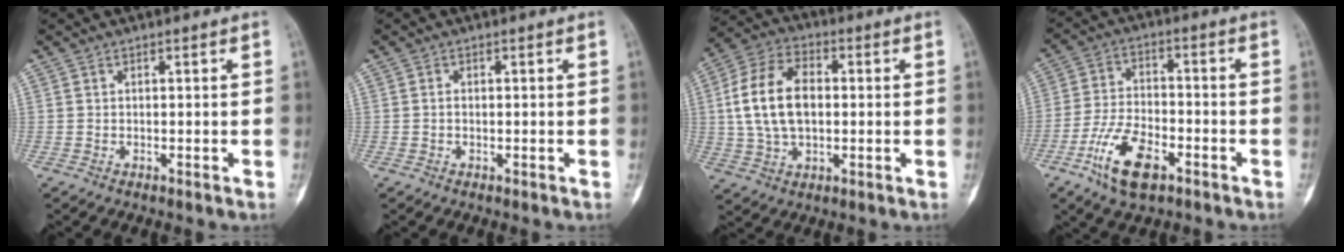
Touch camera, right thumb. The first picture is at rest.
{"total": 0.5, "force": [-0.1, 0.4, 0.4], "torque": [-0.008, 0.001, -0.003]}
{"total": 14.1, "force": [0.9, 8.7, 11.0], "torque": [-0.202, 0.019, 0.015]}
{"total": 11.3, "force": [-5.9, 5.3, 8.1], "torque": [-0.151, 0.020, -0.109]}